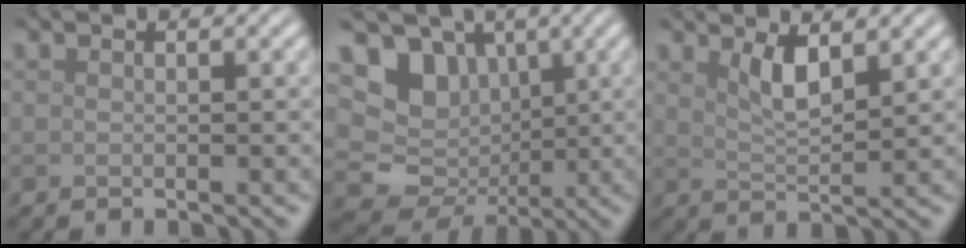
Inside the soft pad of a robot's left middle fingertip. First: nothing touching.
{"total": 10.4, "force": [2.3, 9.2, 4.3], "torque": [-0.087, 0.017, 0.017]}
{"total": 2.8, "force": [1.7, 0.8, 2.1], "torque": [-0.042, -0.008, 0.034]}